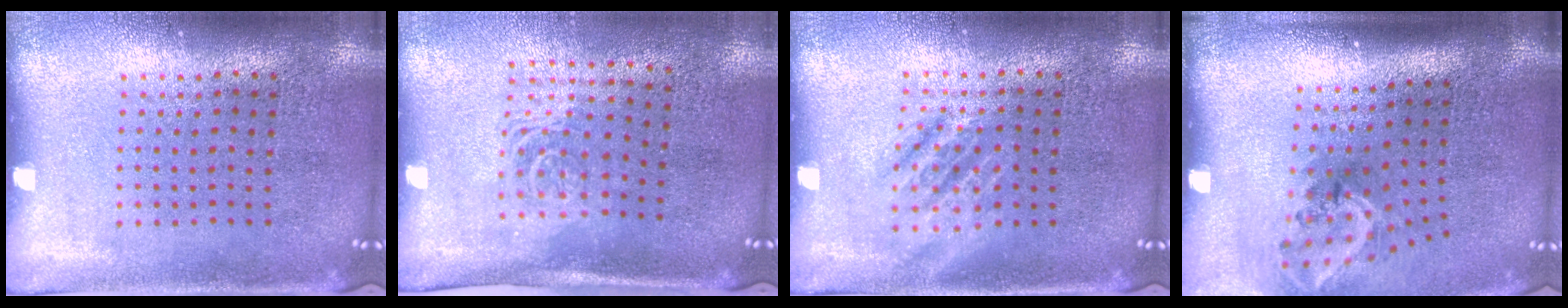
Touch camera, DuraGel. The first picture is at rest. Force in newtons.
{"total": 1.6, "press": 1.2, "slide": 1.0}
{"total": 1.1, "press": 1.1, "slide": 0.2}
{"total": 2.1, "press": 1.3, "slide": 1.6}